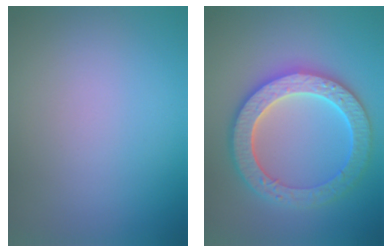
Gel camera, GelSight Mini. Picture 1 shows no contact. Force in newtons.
{"total": 6.4, "press": 6.3, "slide": 1.3}